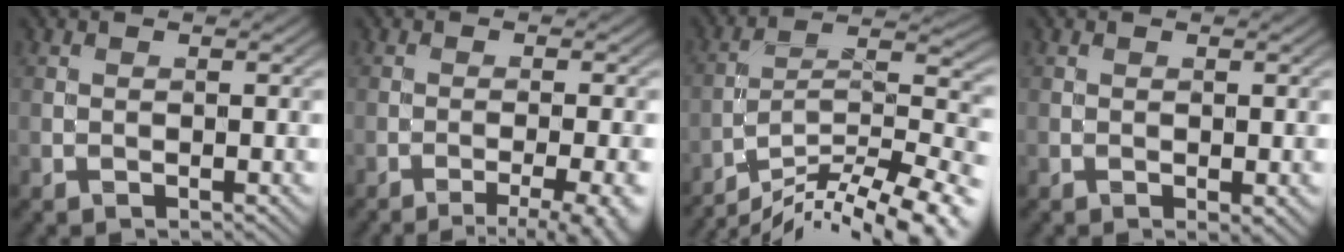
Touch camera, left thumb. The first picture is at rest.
{"total": 7.5, "force": [-4.8, 1.7, 5.5], "torque": [-0.070, 0.002, -0.055]}
{"total": 16.5, "force": [-13.4, 4.1, 8.7], "torque": [-0.127, -0.002, -0.205]}
{"total": 1.4, "force": [-0.5, 0.6, 1.2], "torque": [-0.016, 0.000, -0.008]}